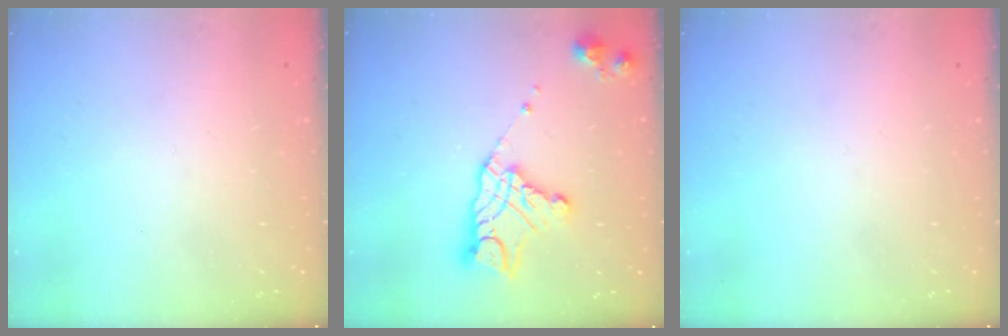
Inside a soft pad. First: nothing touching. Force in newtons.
{"total": 14.3, "press": 14.3, "slide": 1.1}
{"total": 0.0}